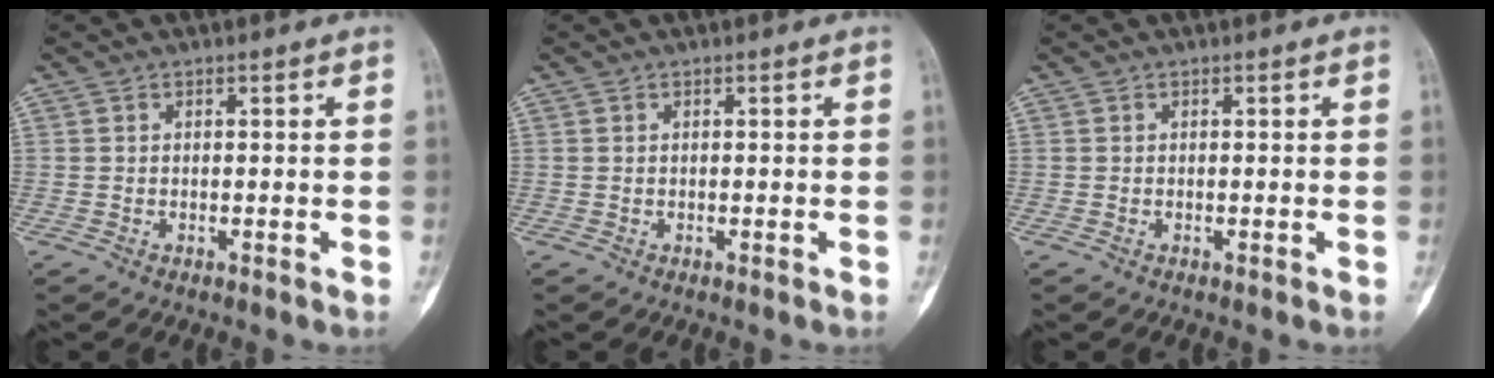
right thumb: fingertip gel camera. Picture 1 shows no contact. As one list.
[{"total": 0.0}, {"total": 0.0}]